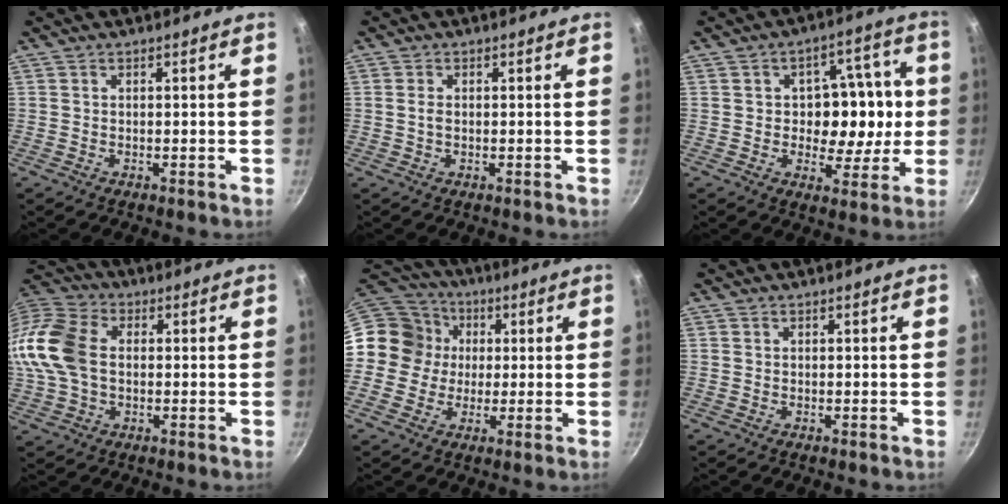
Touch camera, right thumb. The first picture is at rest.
{"total": 1.4, "force": [0.1, 0.9, 1.1], "torque": [-0.023, 0.001, 0.000]}
{"total": 13.0, "force": [-0.1, 9.5, 8.9], "torque": [-0.069, 0.015, -0.004]}
{"total": 16.2, "force": [0.6, 11.2, 11.7], "torque": [-0.240, 0.028, -0.001]}
{"total": 12.3, "force": [1.4, 11.6, 3.9], "torque": [-0.033, 0.024, 0.003]}
{"total": 0.0}